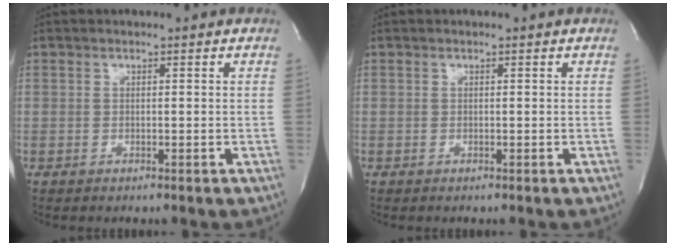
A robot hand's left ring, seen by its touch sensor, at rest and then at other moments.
{"total": 0.0}